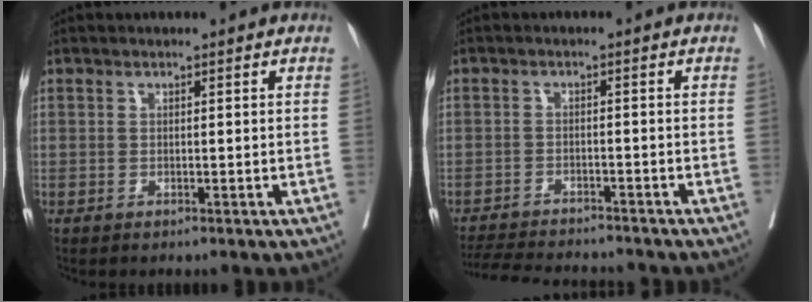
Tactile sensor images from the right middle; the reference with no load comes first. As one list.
[{"total": 10.9, "force": [-10.3, 1.2, 3.4], "torque": [-0.054, -0.006, -0.150]}]